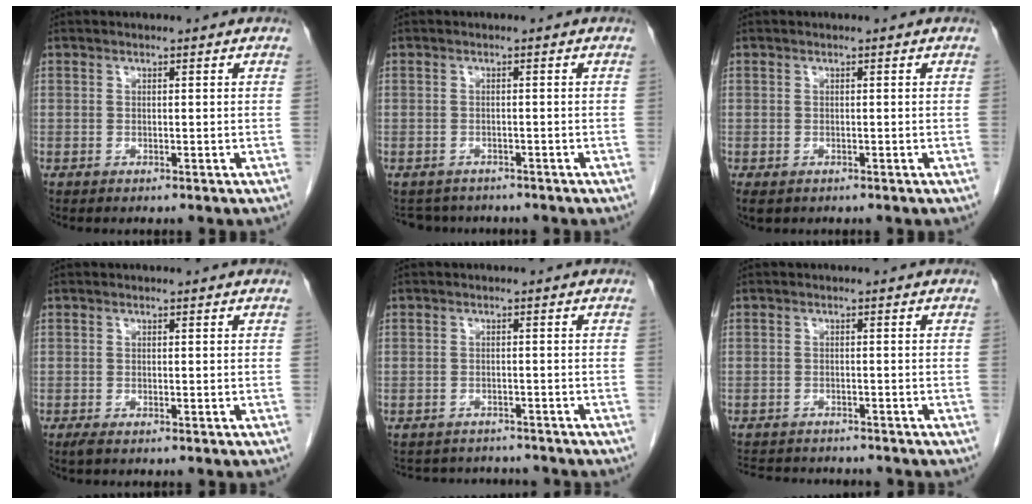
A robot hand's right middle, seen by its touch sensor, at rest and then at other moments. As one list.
[{"total": 3.9, "force": [-3.6, 1.6, 0.0], "torque": [0.001, 0.000, -0.051]}, {"total": 1.9, "force": [-1.1, 1.2, 0.9], "torque": [-0.016, -0.003, -0.010]}, {"total": 0.9, "force": [-0.6, 0.1, 0.6], "torque": [-0.015, -0.004, -0.011]}, {"total": 6.3, "force": [-6.0, 1.9, 0.4], "torque": [-0.003, 0.012, -0.078]}, {"total": 8.1, "force": [-7.6, 1.8, 2.1], "torque": [-0.036, 0.002, -0.107]}]